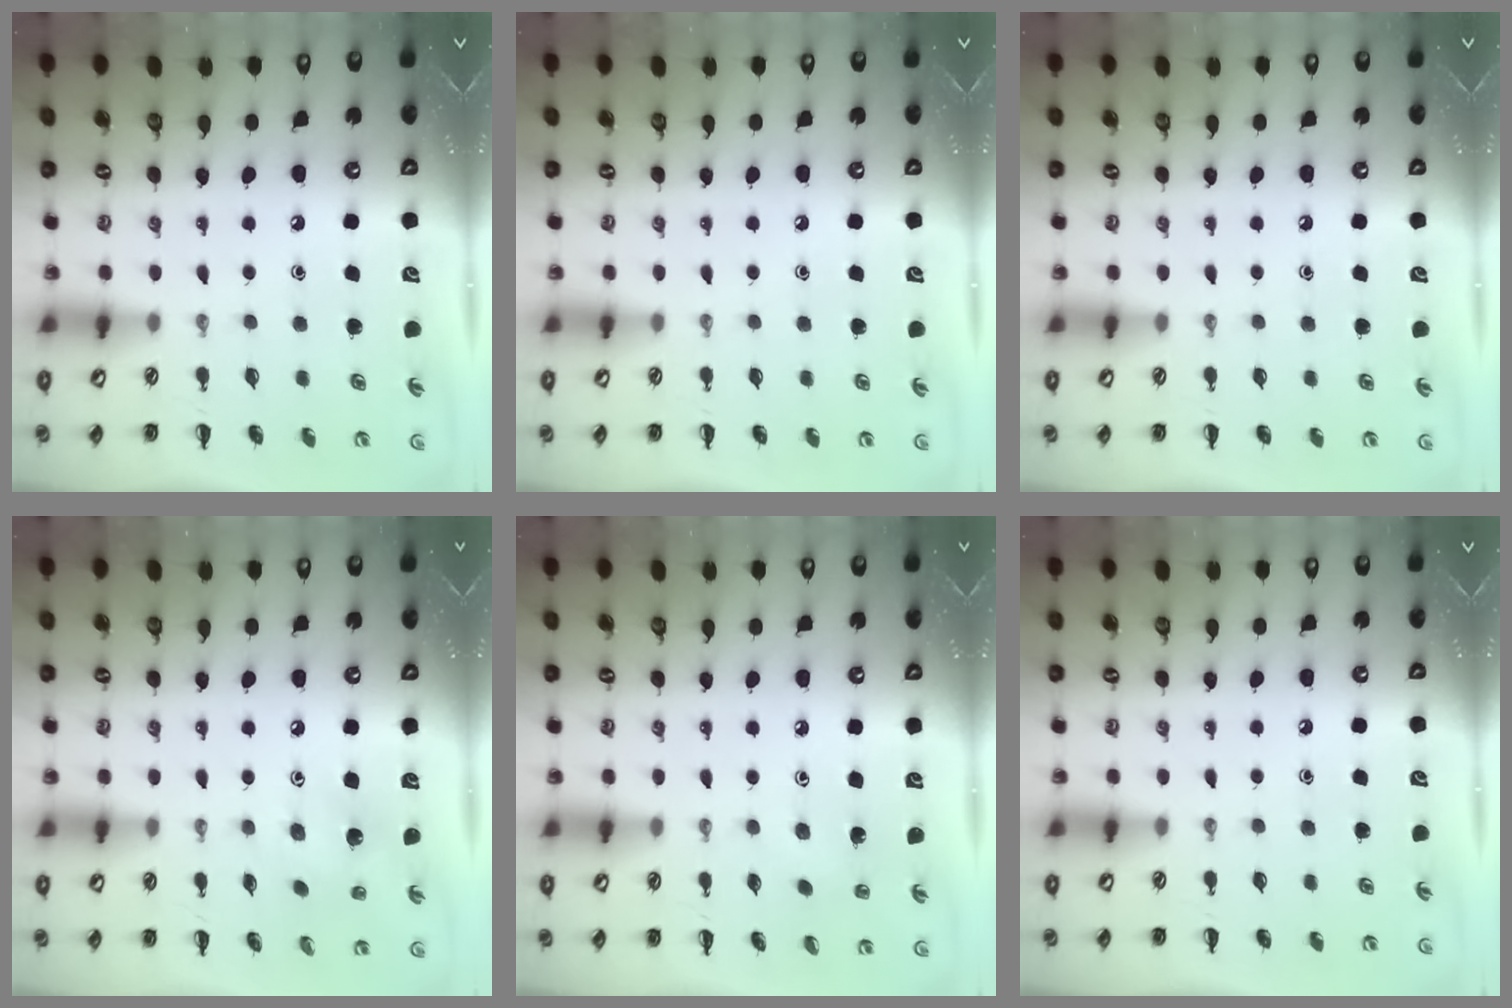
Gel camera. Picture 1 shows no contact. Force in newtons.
{"total": 0.0}
{"total": 0.0}
{"total": 3.5, "press": 3.5, "slide": 0.6}
{"total": 2.0, "press": 1.8, "slide": 0.7}
{"total": 0.0}